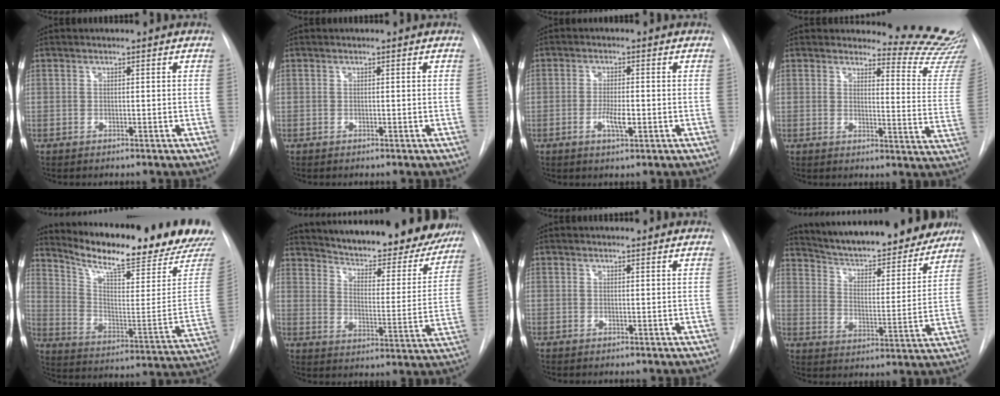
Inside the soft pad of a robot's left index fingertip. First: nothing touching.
{"total": 0.0}
{"total": 3.4, "force": [-1.0, 0.8, 3.1], "torque": [-0.059, -0.001, -0.015]}
{"total": 14.0, "force": [14.0, 0.0, 0.8], "torque": [0.014, -0.145, 0.131]}
{"total": 23.2, "force": [21.1, 0.6, 9.8], "torque": [-0.164, -0.096, 0.291]}
{"total": 27.6, "force": [24.7, 6.4, 10.5], "torque": [-0.168, -0.057, 0.312]}
{"total": 2.7, "force": [2.6, 0.5, 0.4], "torque": [-0.011, 0.015, 0.025]}
{"total": 23.9, "force": [21.5, 5.1, 9.1], "torque": [-0.147, -0.019, 0.295]}